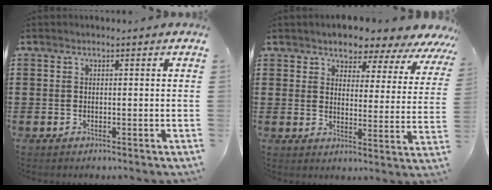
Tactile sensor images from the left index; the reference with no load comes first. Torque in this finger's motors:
{"motor_torque": [2.14, 0.00, 0.74, 0.10]}